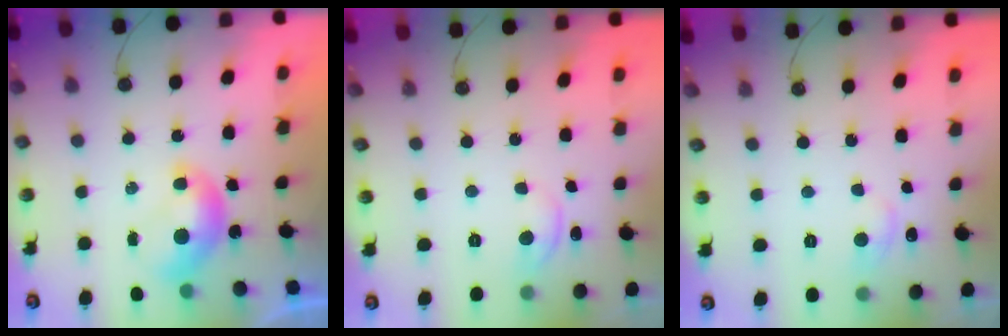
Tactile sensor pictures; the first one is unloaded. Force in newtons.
{"total": 0.0}
{"total": 0.9, "press": 0.1, "slide": 0.9}